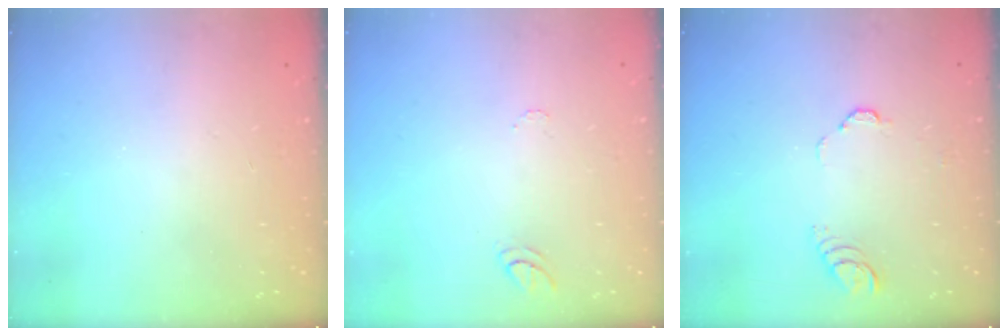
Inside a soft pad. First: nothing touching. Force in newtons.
{"total": 5.8, "press": 5.8, "slide": 0.5}
{"total": 3.1, "press": 3.1, "slide": 0.2}